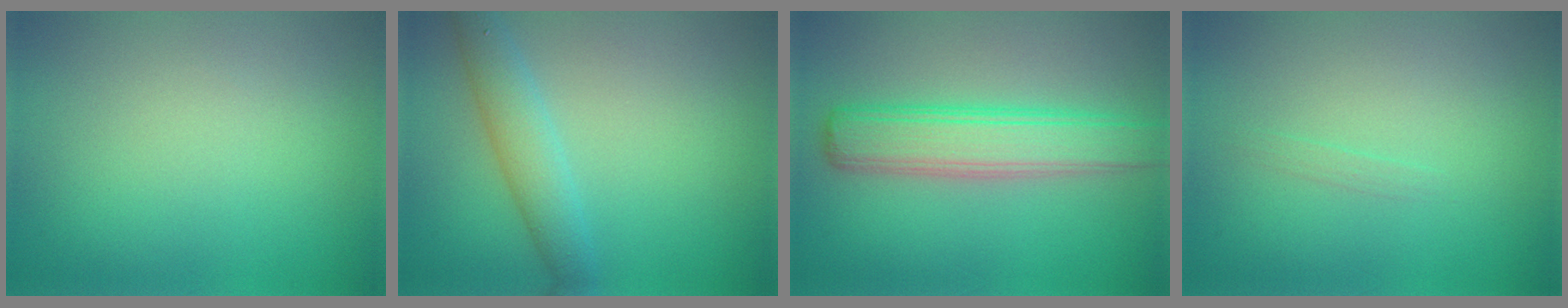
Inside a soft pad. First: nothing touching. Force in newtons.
{"total": 3.2, "press": 3.2, "slide": 0.0}
{"total": 5.4, "press": 5.4, "slide": 0.1}
{"total": 0.5, "press": 0.5, "slide": 0.1}